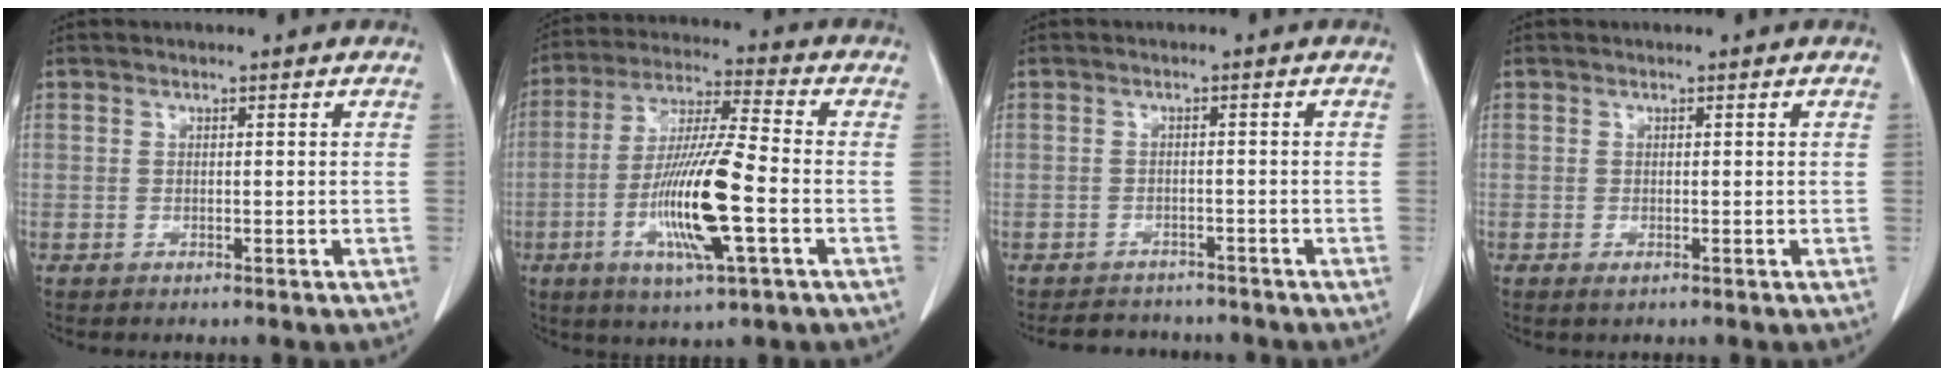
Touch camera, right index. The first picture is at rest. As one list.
[{"total": 14.6, "force": [-4.0, 0.9, 14.0], "torque": [-0.275, -0.013, -0.077]}, {"total": 5.3, "force": [-4.8, 2.0, 0.8], "torque": [-0.008, 0.003, -0.064]}, {"total": 0.7, "force": [-0.3, 0.2, 0.6], "torque": [-0.007, -0.002, -0.001]}]